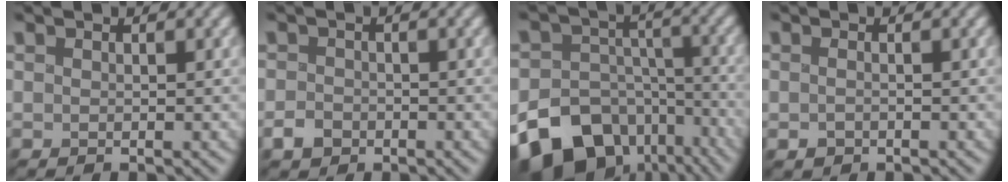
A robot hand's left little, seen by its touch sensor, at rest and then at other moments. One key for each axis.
{"total": 1.8, "fx": -1.3, "fy": 1.2, "fz": 0.4, "tx": -0.001, "ty": -0.006, "tz": -0.031}
{"total": 17.0, "fx": -10.7, "fy": 11.5, "fz": 6.5, "tx": -0.132, "ty": -0.049, "tz": -0.171}
{"total": 0.9, "fx": -0.8, "fy": 0.4, "fz": 0.3, "tx": -0.006, "ty": -0.005, "tz": -0.013}